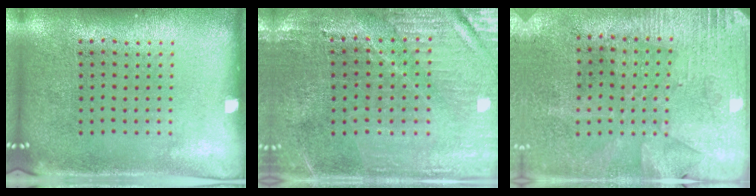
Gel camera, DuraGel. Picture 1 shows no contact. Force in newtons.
{"total": 1.7, "press": 1.7, "slide": 0.3}
{"total": 2.8, "press": 2.5, "slide": 1.1}